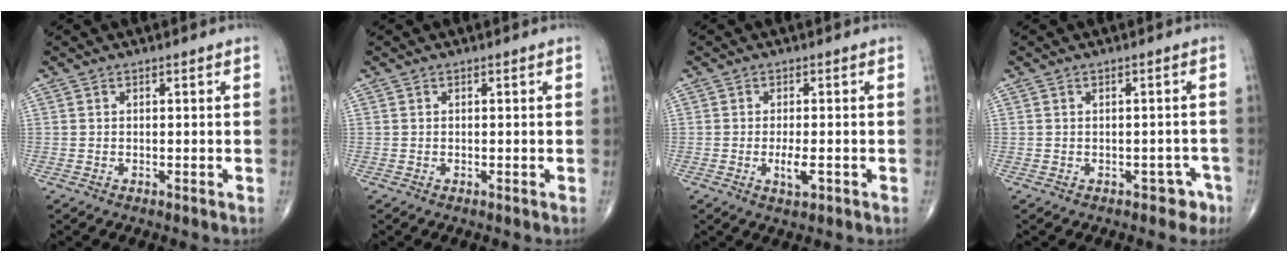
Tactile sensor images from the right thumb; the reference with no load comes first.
{"total": 0.0}
{"total": 3.4, "force": [-1.0, 1.2, 3.0], "torque": [-0.053, -0.003, -0.017]}
{"total": 3.1, "force": [-1.6, 2.3, 1.2], "torque": [0.006, 0.018, -0.017]}